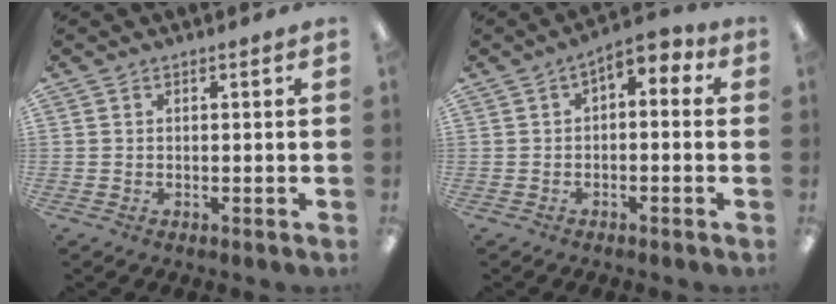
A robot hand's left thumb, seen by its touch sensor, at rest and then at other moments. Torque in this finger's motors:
{"motor_torque": [-0.07, 0.21, 0.12, 0.54, 0.02]}